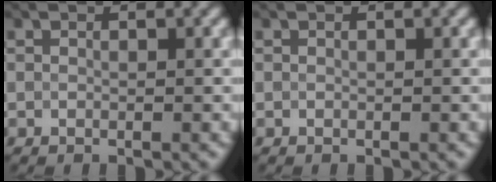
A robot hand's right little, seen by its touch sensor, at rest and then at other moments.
{"total": 0.0}